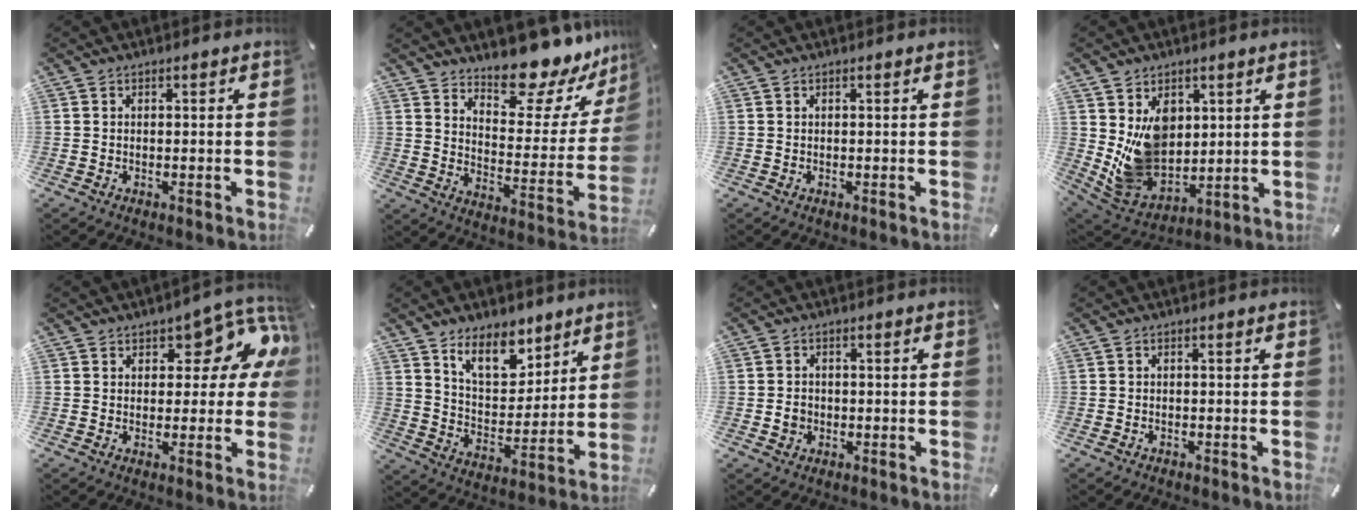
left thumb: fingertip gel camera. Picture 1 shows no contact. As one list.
[{"total": 15.7, "force": [14.1, 5.0, 4.9], "torque": [-0.055, -0.135, 0.235]}, {"total": 0.0}, {"total": 12.2, "force": [3.6, 10.2, 5.6], "torque": [-0.112, -0.027, 0.076]}, {"total": 10.1, "force": [5.1, 5.4, 6.8], "torque": [-0.077, -0.039, 0.085]}, {"total": 12.0, "force": [9.1, 6.2, 4.7], "torque": [-0.068, -0.062, 0.167]}, {"total": 2.6, "force": [-0.6, 2.4, 1.0], "torque": [-0.018, 0.005, -0.012]}, {"total": 0.7, "force": [-0.6, 0.3, 0.0], "torque": [-0.001, 0.002, -0.014]}]